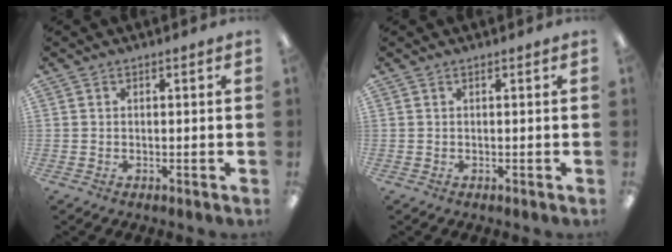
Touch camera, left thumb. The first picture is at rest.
{"total": 0.0}